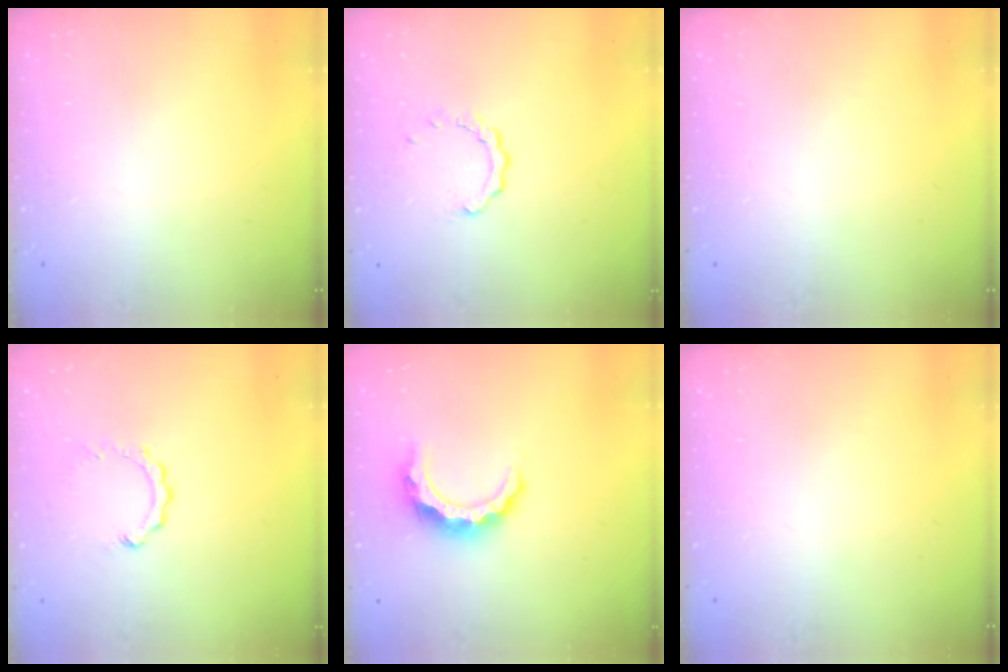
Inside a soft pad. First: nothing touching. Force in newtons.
{"total": 2.6, "press": 2.6, "slide": 0.3}
{"total": 0.0}
{"total": 2.5, "press": 2.4, "slide": 0.4}
{"total": 8.1, "press": 8.1, "slide": 0.8}
{"total": 0.0}